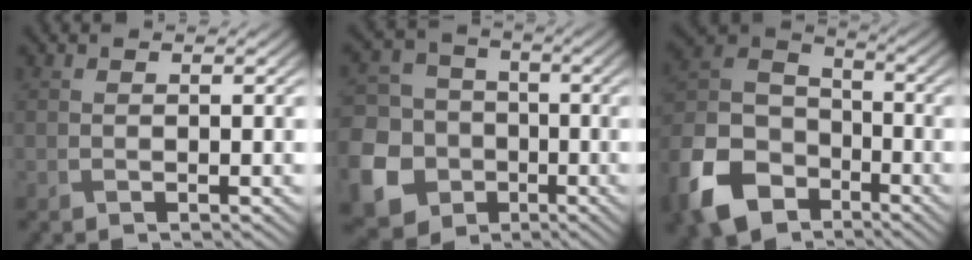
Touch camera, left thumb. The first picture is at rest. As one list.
[{"total": 15.2, "force": [-5.3, 13.3, 5.0], "torque": [-0.186, -0.050, -0.112]}, {"total": 14.6, "force": [-8.4, 9.6, 7.2], "torque": [-0.205, -0.034, -0.177]}]